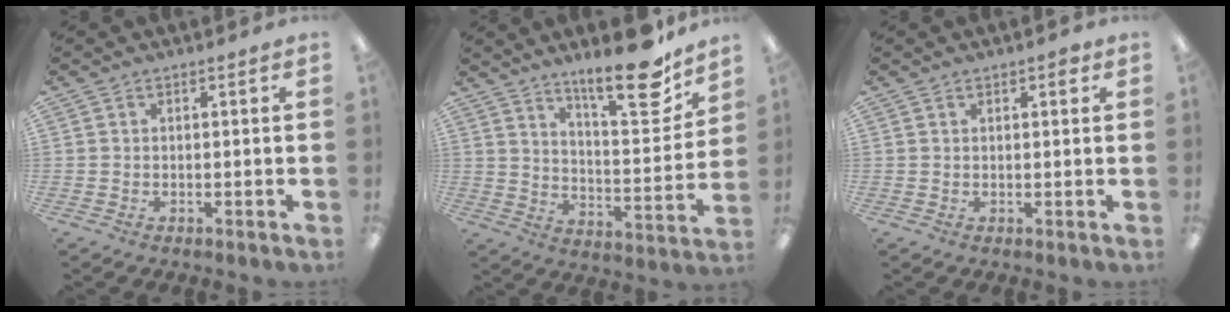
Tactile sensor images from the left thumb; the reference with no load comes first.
{"total": 17.4, "force": [13.4, 4.4, 10.2], "torque": [-0.153, -0.094, 0.218]}
{"total": 1.6, "force": [1.0, 0.7, 1.0], "torque": [-0.014, -0.001, 0.016]}